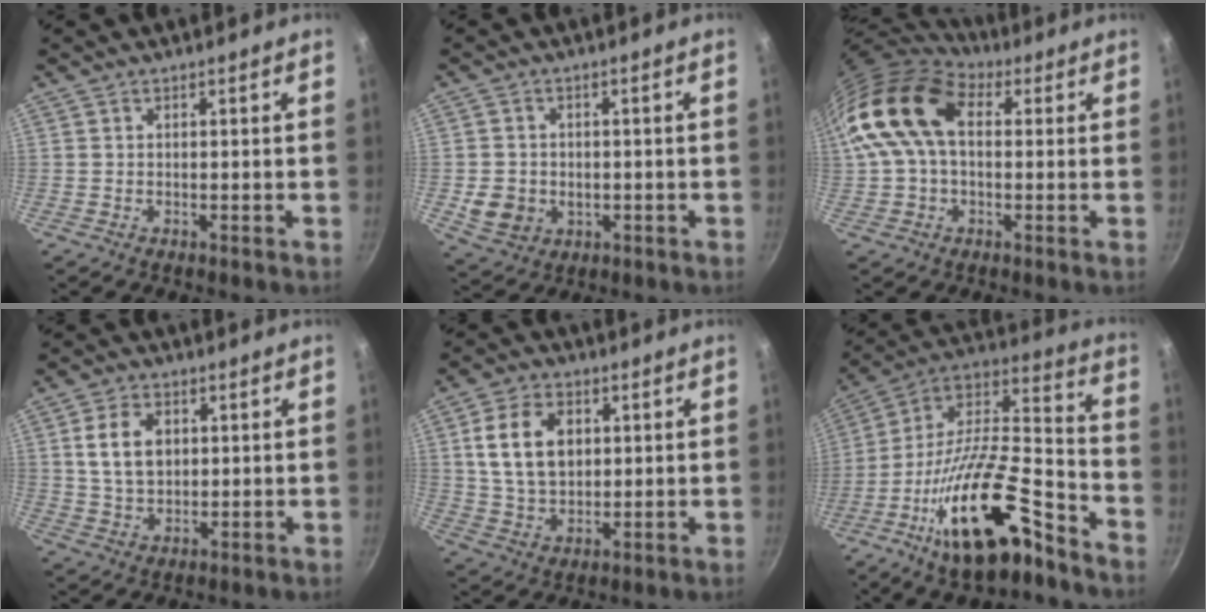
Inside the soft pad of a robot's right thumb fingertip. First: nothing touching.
{"total": 7.2, "force": [-1.1, 6.2, 3.5], "torque": [-0.056, 0.006, -0.008]}
{"total": 15.9, "force": [2.8, 10.3, 11.8], "torque": [-0.213, 0.023, 0.035]}
{"total": 8.5, "force": [2.0, 5.9, 5.8], "torque": [-0.093, -0.003, 0.037]}
{"total": 12.1, "force": [2.7, 8.4, 8.4], "torque": [-0.135, -0.004, 0.052]}
{"total": 25.3, "force": [-13.8, 9.1, 19.2], "torque": [-0.294, 0.077, -0.242]}